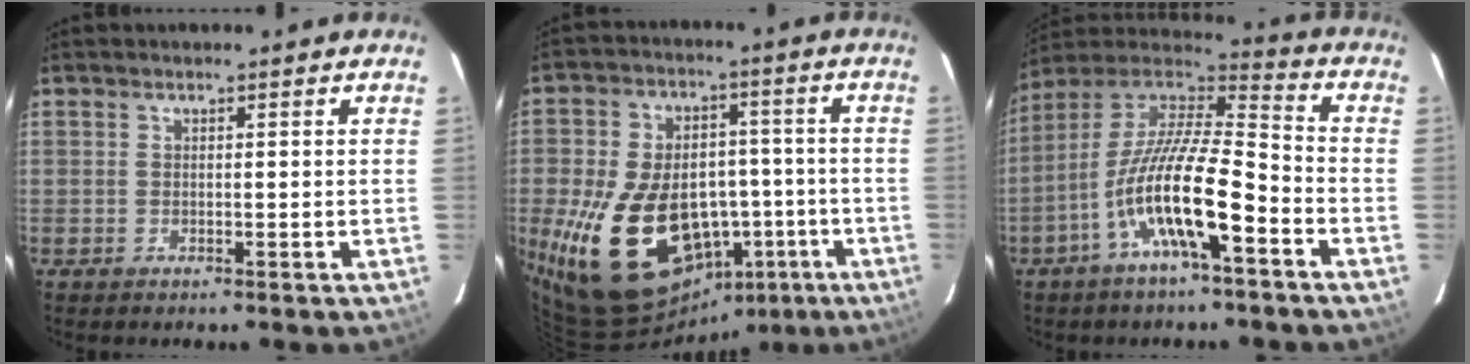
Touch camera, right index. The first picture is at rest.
{"total": 25.5, "force": [-7.9, 17.2, 17.0], "torque": [-0.356, 0.018, -0.089]}
{"total": 16.9, "force": [-7.6, 3.6, 14.7], "torque": [-0.268, -0.015, -0.149]}